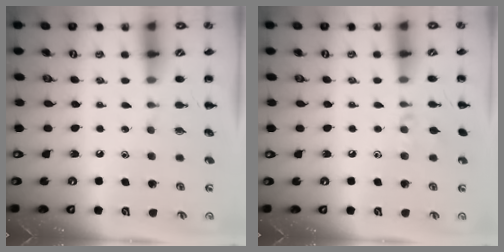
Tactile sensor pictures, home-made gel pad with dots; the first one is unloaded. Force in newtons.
{"total": 6.0, "press": 5.7, "slide": 2.0}